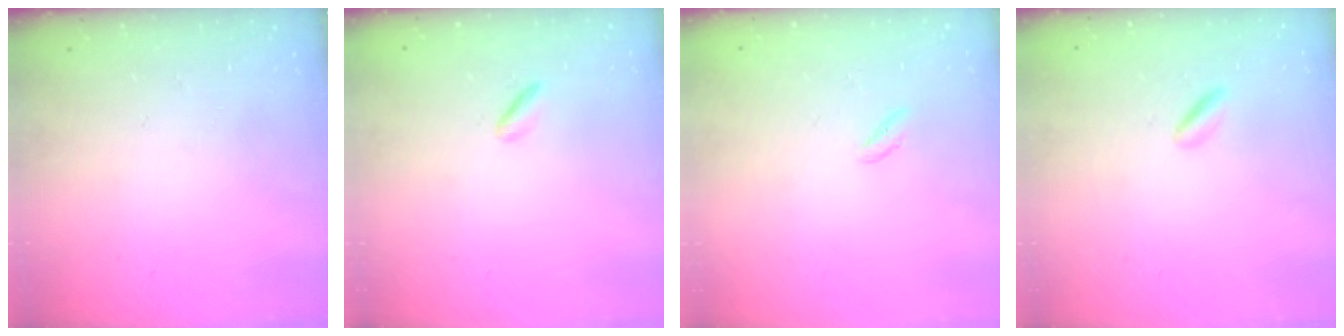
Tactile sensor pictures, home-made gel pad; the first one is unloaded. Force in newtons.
{"total": 1.9, "press": 1.8, "slide": 0.5}
{"total": 0.6, "press": 0.3, "slide": 0.6}
{"total": 0.9, "press": 0.6, "slide": 0.7}